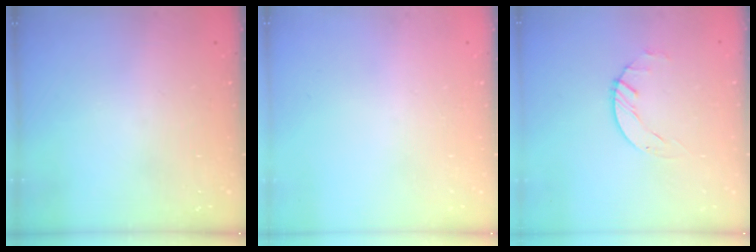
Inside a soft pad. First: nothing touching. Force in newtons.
{"total": 0.0}
{"total": 1.4, "press": 1.4, "slide": 0.2}